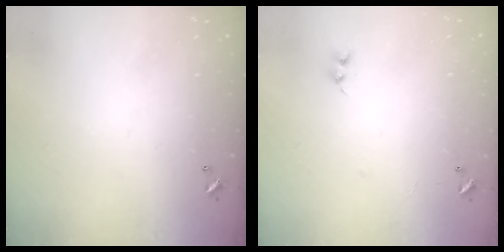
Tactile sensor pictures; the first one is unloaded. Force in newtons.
{"total": 7.2, "press": 7.2, "slide": 0.7}